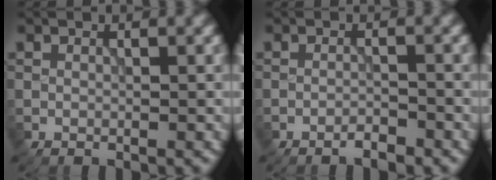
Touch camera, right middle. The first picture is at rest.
{"total": 1.3, "force": [-1.1, 0.2, 0.7], "torque": [-0.010, 0.001, -0.022]}